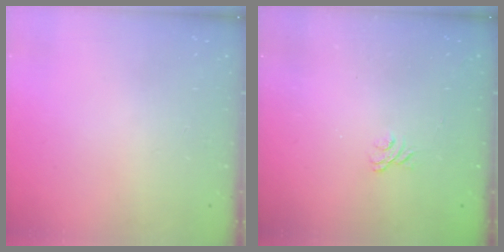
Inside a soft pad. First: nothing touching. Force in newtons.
{"total": 1.9, "press": 1.5, "slide": 1.1}